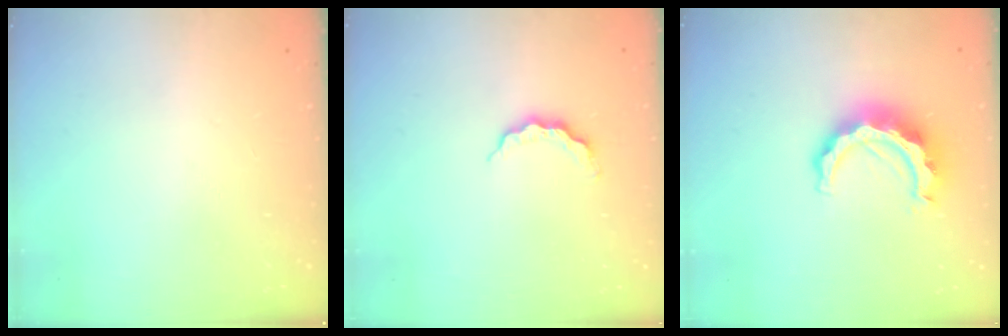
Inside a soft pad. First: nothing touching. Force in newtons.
{"total": 5.3, "press": 5.3, "slide": 0.6}
{"total": 11.6, "press": 11.5, "slide": 1.0}